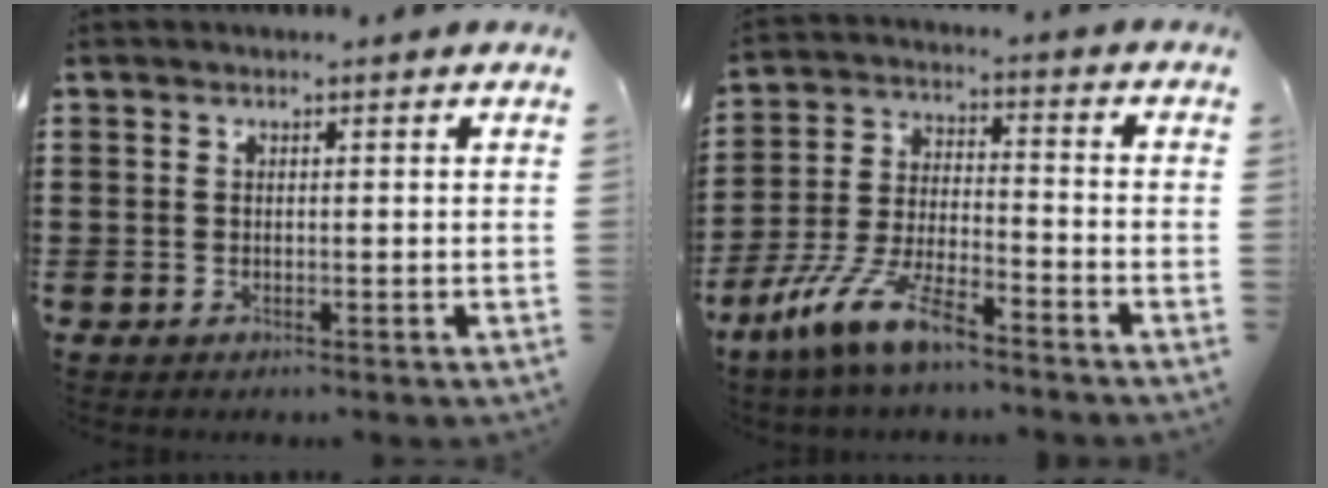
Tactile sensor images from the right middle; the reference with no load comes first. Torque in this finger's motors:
{"motor_torque": [1.31, 0.12, 1.02, 0.20]}